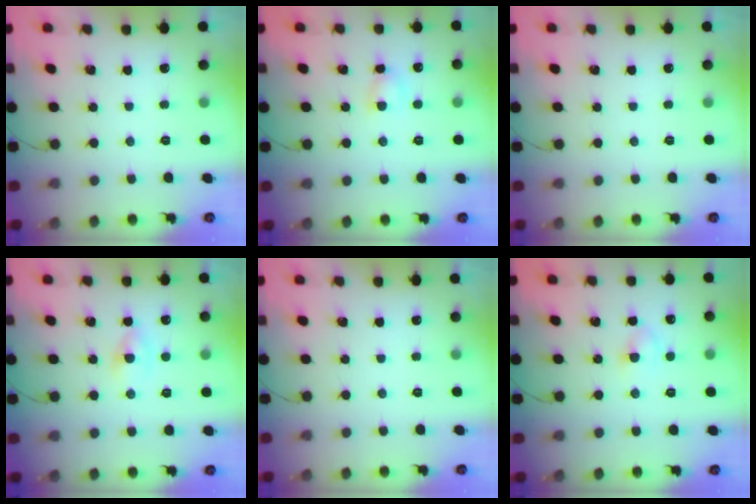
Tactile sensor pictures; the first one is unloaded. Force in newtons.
{"total": 3.9, "press": 3.7, "slide": 1.0}
{"total": 0.0}
{"total": 1.4, "press": 1.1, "slide": 0.9}
{"total": 0.0}
{"total": 2.5, "press": 2.3, "slide": 1.0}